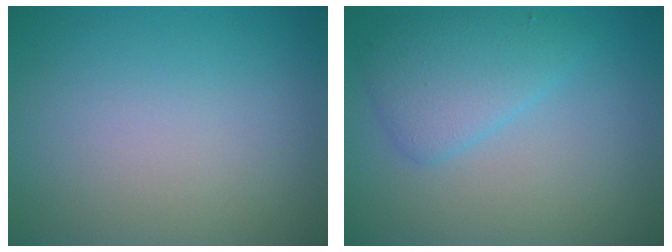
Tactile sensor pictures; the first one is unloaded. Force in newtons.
{"total": 3.4, "press": 3.4, "slide": 0.1}